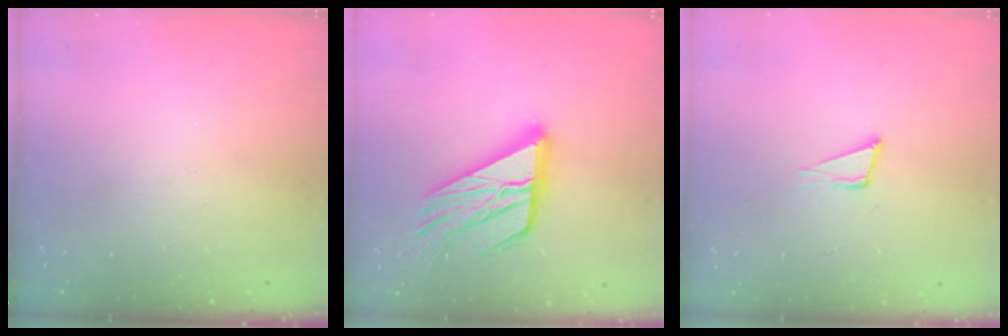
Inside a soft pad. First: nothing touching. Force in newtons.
{"total": 20.1, "press": 20.0, "slide": 2.1}
{"total": 5.1, "press": 3.9, "slide": 3.2}